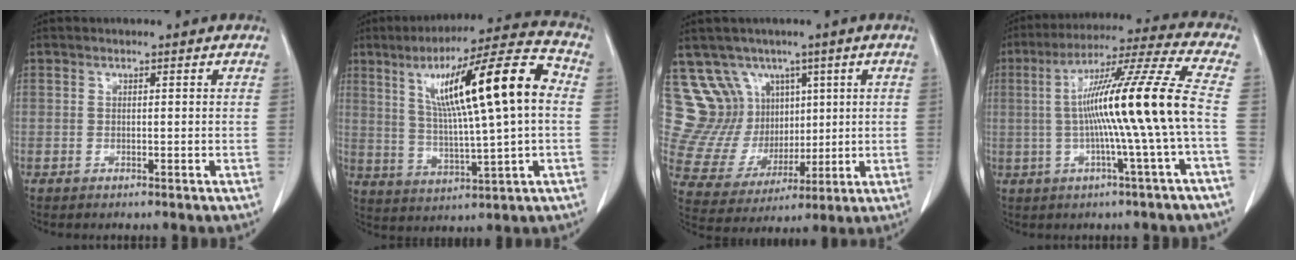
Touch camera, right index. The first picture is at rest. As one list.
[{"total": 18.3, "force": [3.8, 1.3, 17.8], "torque": [-0.288, 0.025, 0.059]}, {"total": 11.3, "force": [6.0, 9.1, 3.1], "torque": [-0.069, 0.043, 0.135]}, {"total": 15.5, "force": [-1.0, -2.1, 15.3], "torque": [-0.258, 0.011, -0.023]}]